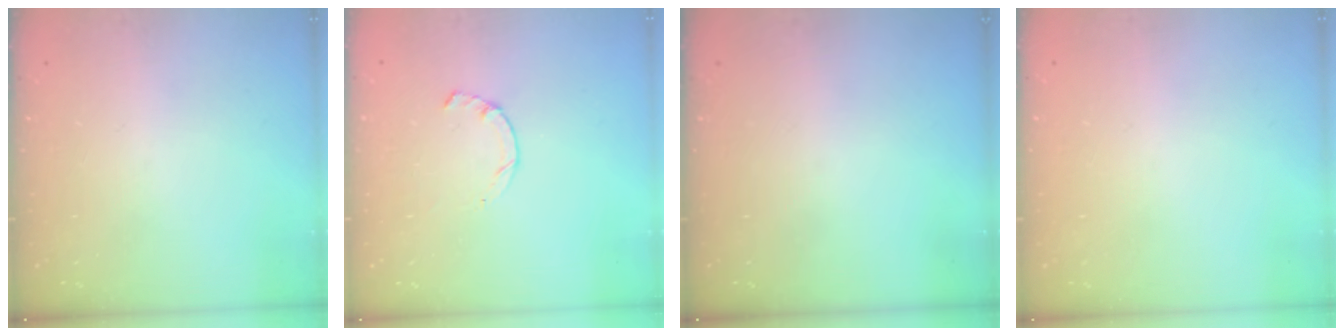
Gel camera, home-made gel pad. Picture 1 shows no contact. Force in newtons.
{"total": 1.7, "press": 1.6, "slide": 0.4}
{"total": 0.0}
{"total": 2.4, "press": 2.4, "slide": 0.2}